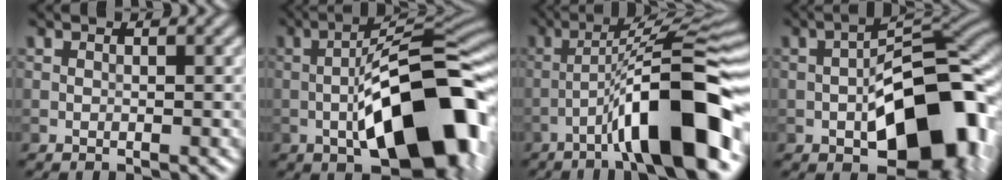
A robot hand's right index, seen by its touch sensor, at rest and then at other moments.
{"total": 14.6, "force": [-4.3, 6.1, 12.6], "torque": [-0.184, 0.007, -0.076]}
{"total": 12.1, "force": [-5.5, 2.0, 10.5], "torque": [-0.157, 0.025, -0.085]}
{"total": 14.4, "force": [-4.5, 7.9, 11.3], "torque": [-0.143, -0.013, -0.062]}